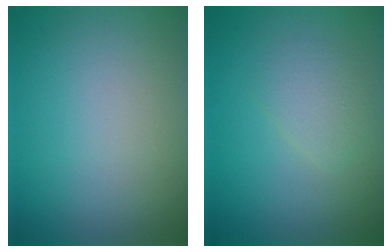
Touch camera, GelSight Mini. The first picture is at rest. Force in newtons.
{"total": 1.8, "press": 1.8, "slide": 0.1}